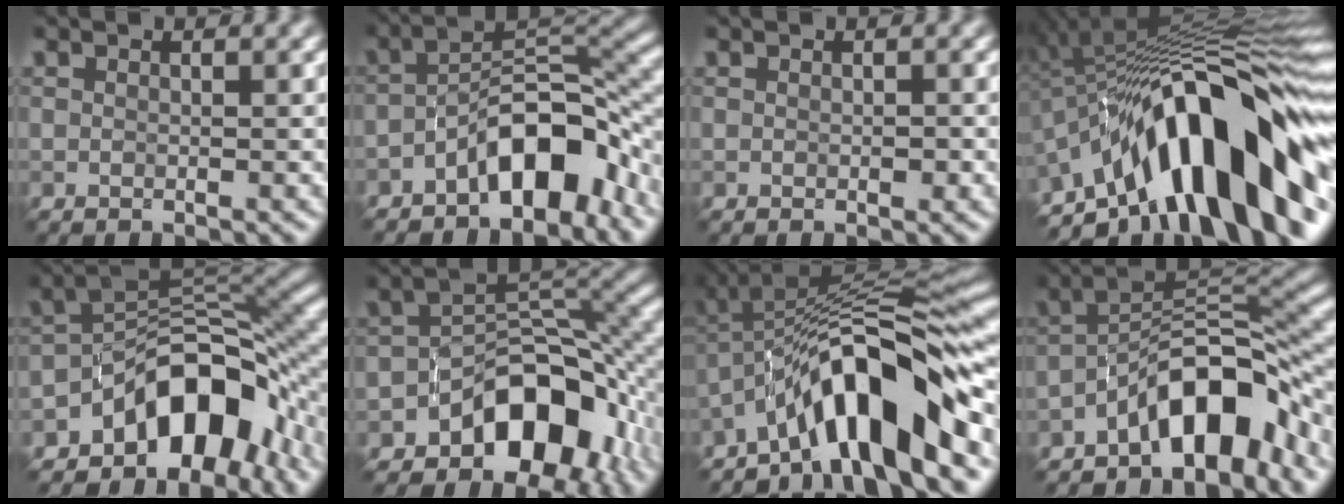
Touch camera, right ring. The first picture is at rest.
{"total": 7.8, "force": [-4.5, 3.0, 5.6], "torque": [-0.072, 0.018, -0.084]}
{"total": 0.6, "force": [-0.1, 0.4, 0.5], "torque": [-0.008, -0.001, -0.001]}
{"total": 16.7, "force": [-5.4, 6.5, 14.4], "torque": [-0.185, 0.040, -0.104]}
{"total": 10.1, "force": [-5.8, 5.3, 6.4], "torque": [-0.068, 0.007, -0.104]}
{"total": 9.5, "force": [-5.0, 5.6, 5.8], "torque": [-0.058, 0.005, -0.082]}
{"total": 10.8, "force": [-5.9, 2.5, 8.7], "torque": [-0.120, 0.019, -0.112]}
{"total": 8.9, "force": [-5.6, 3.0, 6.2], "torque": [-0.078, 0.019, -0.102]}